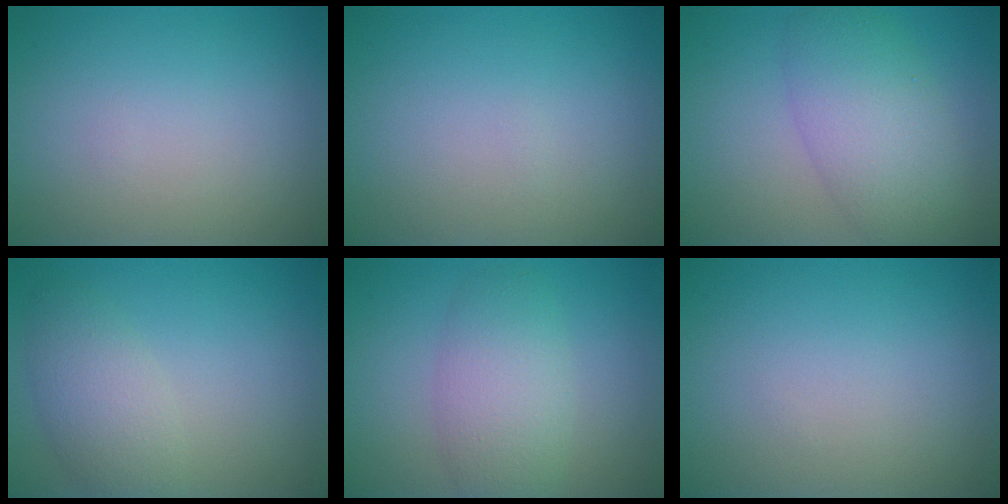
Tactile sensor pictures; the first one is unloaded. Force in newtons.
{"total": 0.0}
{"total": 6.1, "press": 6.1, "slide": 0.2}
{"total": 3.5, "press": 3.5, "slide": 0.2}
{"total": 4.5, "press": 4.5, "slide": 0.1}
{"total": 0.0}